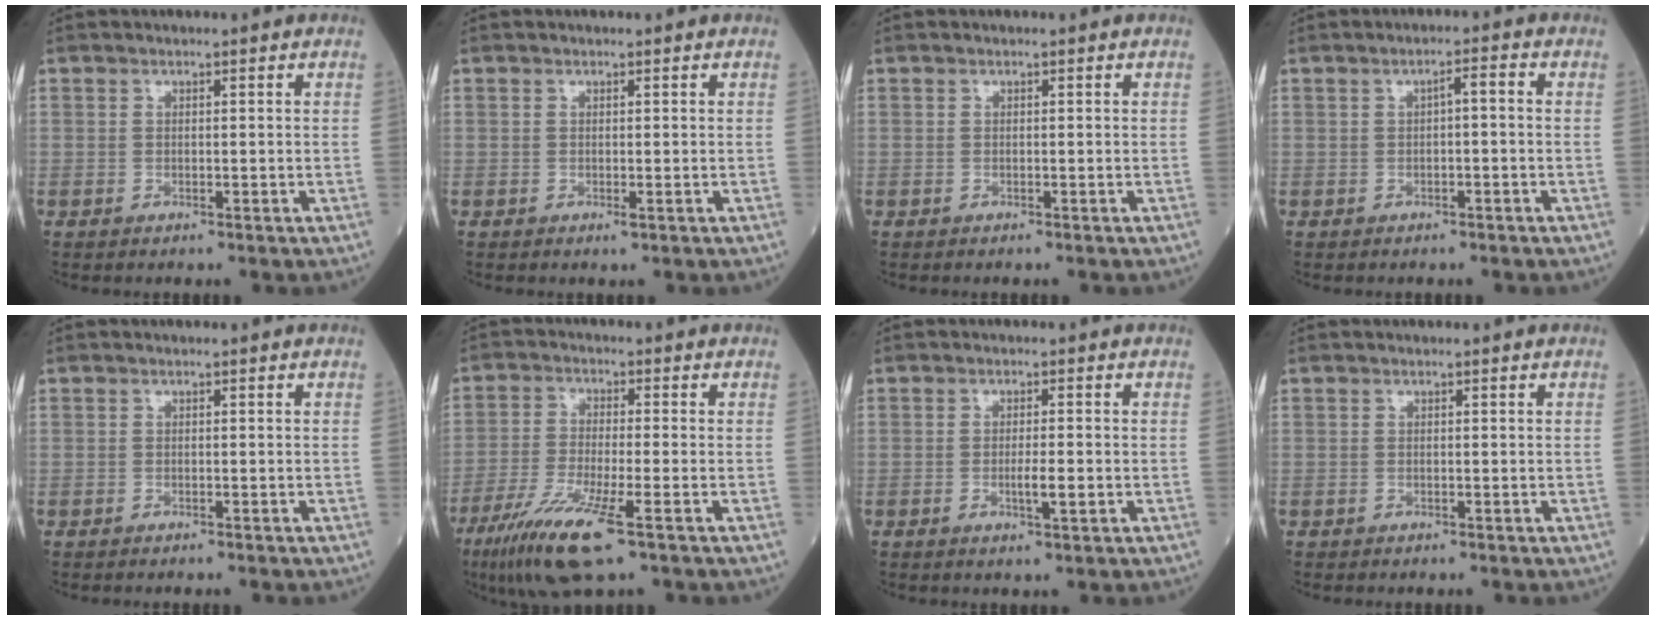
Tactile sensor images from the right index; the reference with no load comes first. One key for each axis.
{"total": 1.0, "fx": -0.2, "fy": 0.2, "fz": 0.9, "tx": -0.019, "ty": -0.005, "tz": 0.000}
{"total": 0.0}
{"total": 2.3, "fx": 0.0, "fy": 0.6, "fz": 2.2, "tx": -0.041, "ty": 0.013, "tz": 0.001}
{"total": 1.5, "fx": -1.3, "fy": 0.3, "fz": 0.6, "tx": -0.016, "ty": -0.005, "tz": -0.015}
{"total": 11.1, "fx": -6.4, "fy": 1.1, "fz": 9.0, "tx": -0.182, "ty": -0.033, "tz": -0.114}
{"total": 3.0, "fx": -0.8, "fy": 0.4, "fz": 2.8, "tx": -0.052, "ty": -0.002, "tz": -0.012}
{"total": 0.0}